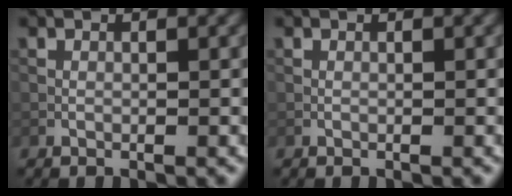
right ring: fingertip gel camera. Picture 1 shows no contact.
{"total": 0.0}